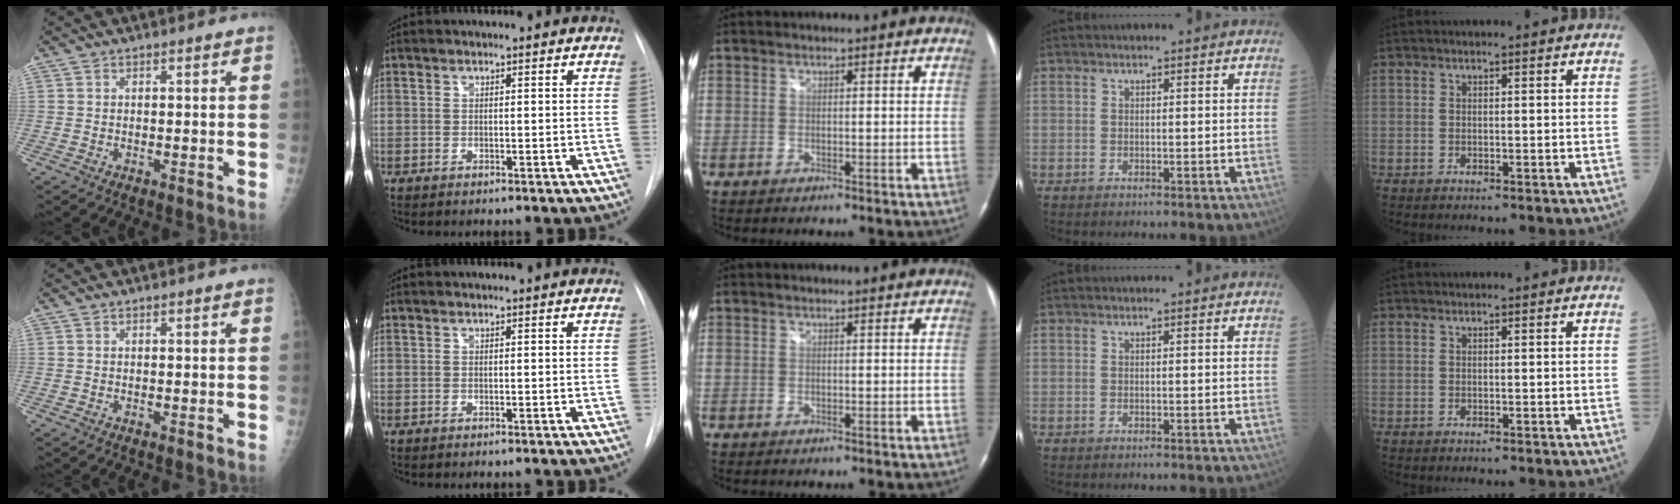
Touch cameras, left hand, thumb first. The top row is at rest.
{}